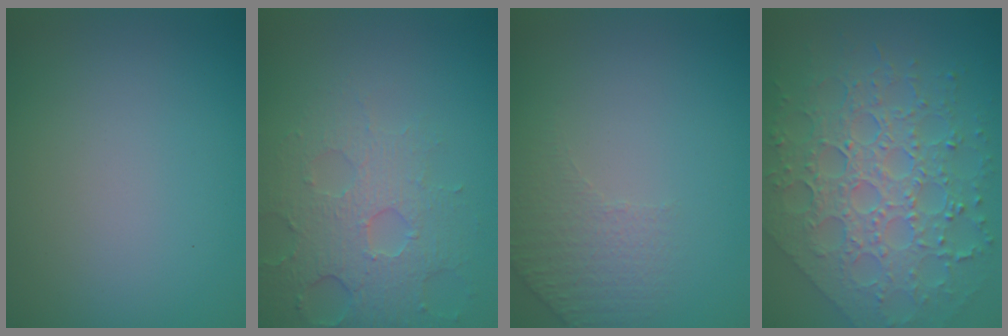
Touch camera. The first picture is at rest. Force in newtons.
{"total": 4.2, "press": 4.1, "slide": 0.9}
{"total": 1.5, "press": 1.0, "slide": 1.1}
{"total": 8.3, "press": 6.1, "slide": 5.6}